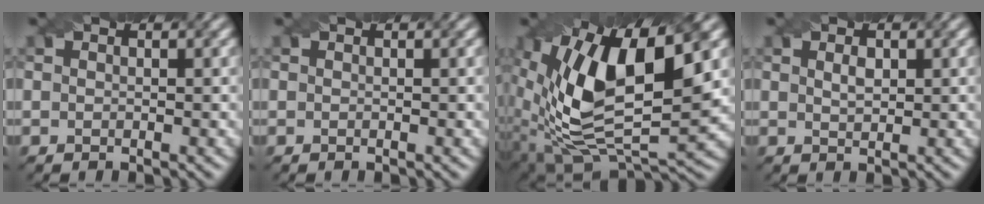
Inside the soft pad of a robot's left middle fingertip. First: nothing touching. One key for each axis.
{"total": 0.0}
{"total": 15.0, "fx": 2.8, "fy": 7.1, "fz": 12.9, "tx": -0.241, "ty": -0.002, "tz": 0.050}
{"total": 1.2, "fx": 0.5, "fy": 0.7, "fz": 0.9, "tx": -0.018, "ty": 0.001, "tz": 0.014}